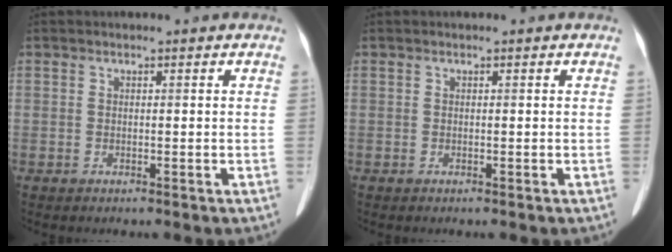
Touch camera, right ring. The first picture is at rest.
{"total": 0.0}